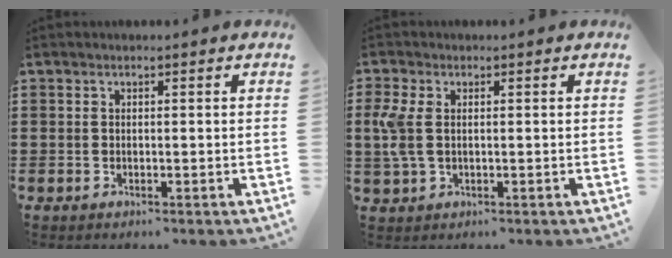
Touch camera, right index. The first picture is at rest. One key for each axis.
{"total": 5.0, "fx": 0.3, "fy": 2.8, "fz": 4.1, "tx": -0.119, "ty": -0.005, "tz": -0.005}